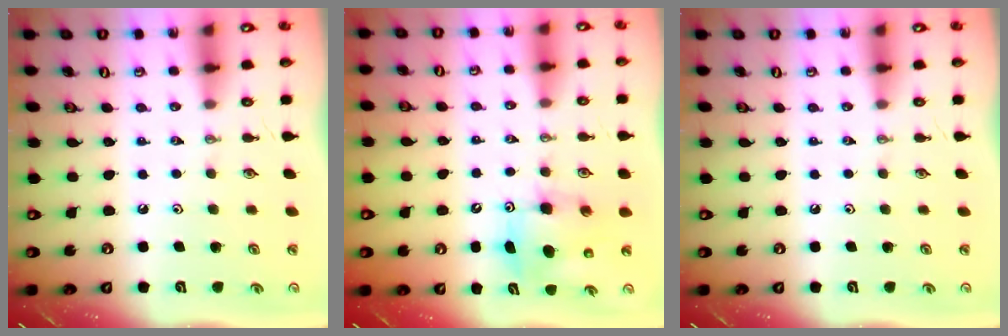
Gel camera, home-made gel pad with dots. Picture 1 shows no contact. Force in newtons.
{"total": 8.1, "press": 7.8, "slide": 2.1}
{"total": 0.0}